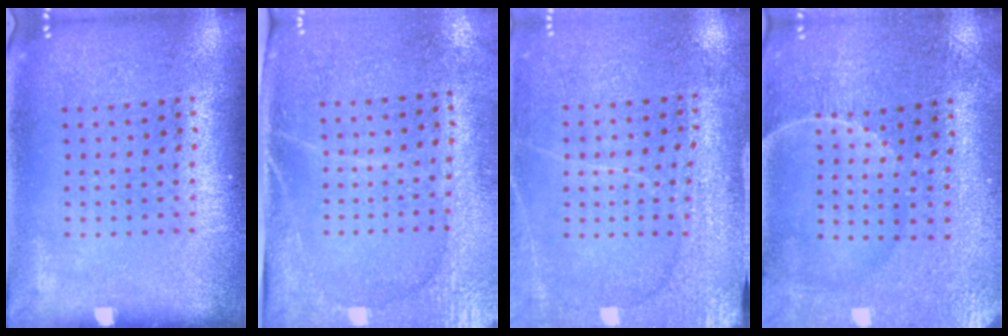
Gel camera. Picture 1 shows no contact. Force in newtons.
{"total": 2.9, "press": 2.5, "slide": 1.4}
{"total": 2.9, "press": 2.8, "slide": 0.4}
{"total": 1.0, "press": 0.9, "slide": 0.3}